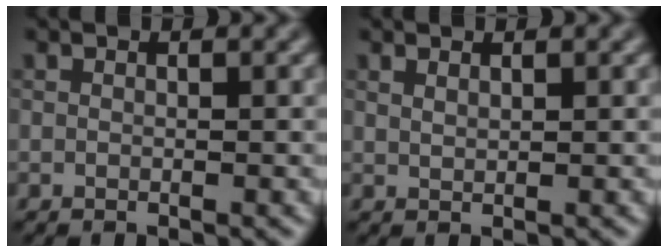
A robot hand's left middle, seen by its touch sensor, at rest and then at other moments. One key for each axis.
{"total": 0.7, "fx": 0.6, "fy": 0.3, "fz": 0.4, "tx": -0.010, "ty": 0.000, "tz": 0.014}